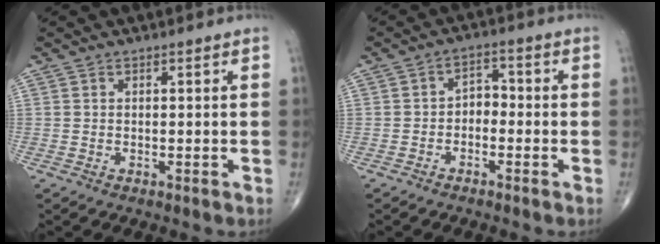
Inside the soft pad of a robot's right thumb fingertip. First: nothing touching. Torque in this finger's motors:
{"motor_torque": [-0.17, -0.14, 0.01, 0.00, 0.07]}